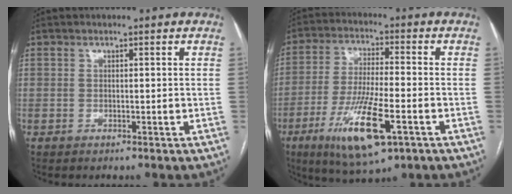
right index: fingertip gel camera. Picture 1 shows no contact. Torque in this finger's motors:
{"motor_torque": [1.79, -0.35, 0.52, 0.21]}